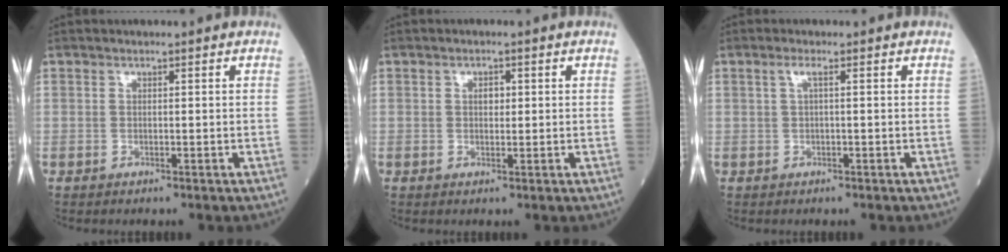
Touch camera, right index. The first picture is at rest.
{"total": 1.5, "force": [0.3, 0.9, 1.2], "torque": [-0.017, 0.001, 0.005]}
{"total": 1.2, "force": [0.3, 0.0, 1.2], "torque": [-0.028, 0.005, 0.006]}